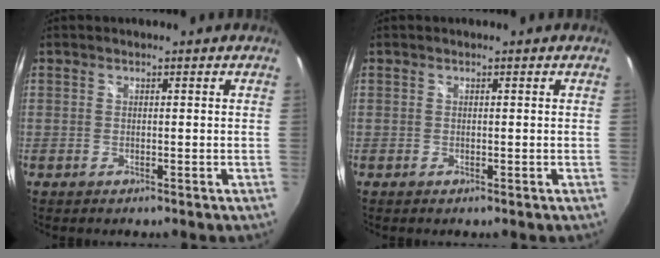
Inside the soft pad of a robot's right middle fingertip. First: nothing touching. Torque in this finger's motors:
{"motor_torque": [0.16, -0.16, 0.03, 0.01]}